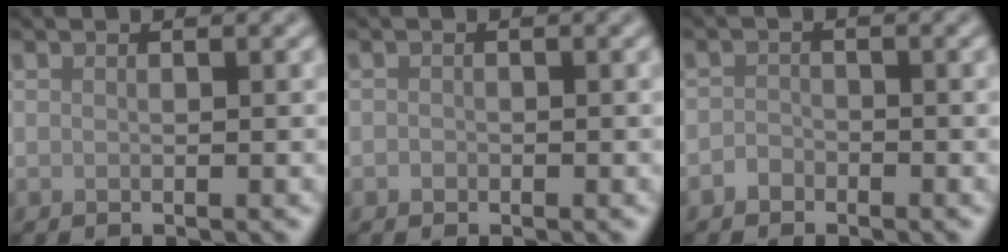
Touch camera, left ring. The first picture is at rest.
{"total": 0.6, "force": [-0.3, 0.5, 0.1], "torque": [0.000, -0.004, -0.006]}
{"total": 1.2, "force": [-0.8, 0.8, 0.2], "torque": [0.001, 0.004, -0.017]}